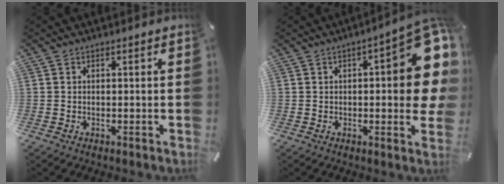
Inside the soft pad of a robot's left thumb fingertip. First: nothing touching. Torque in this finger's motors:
{"motor_torque": [1.95, 3.06, 1.24, -0.91, 0.23]}